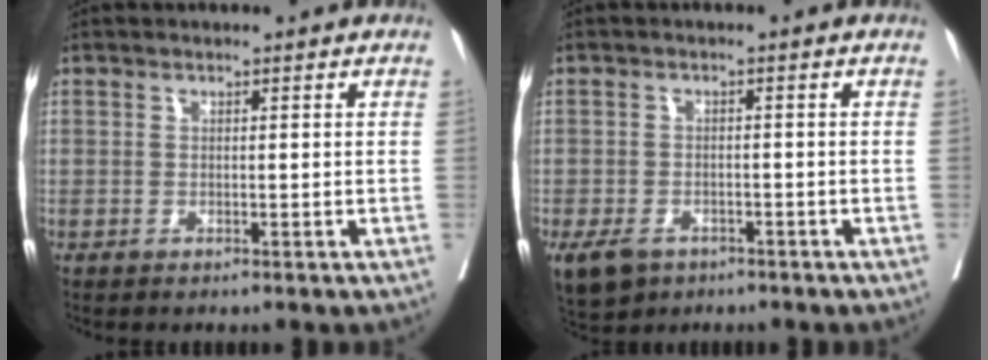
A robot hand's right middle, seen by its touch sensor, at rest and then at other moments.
{"total": 5.7, "force": [-3.5, 3.7, 2.6], "torque": [-0.048, -0.004, -0.051]}